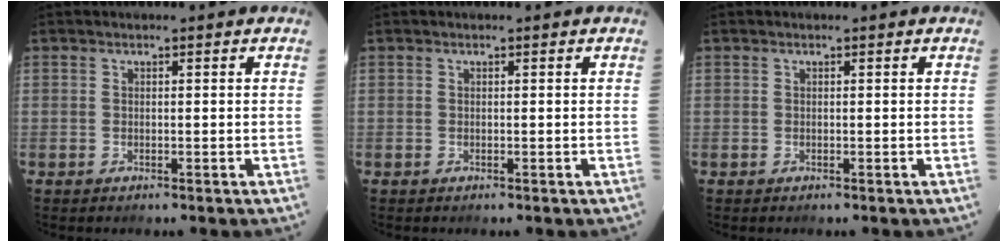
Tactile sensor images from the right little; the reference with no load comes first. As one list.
[{"total": 0.0}, {"total": 0.0}]